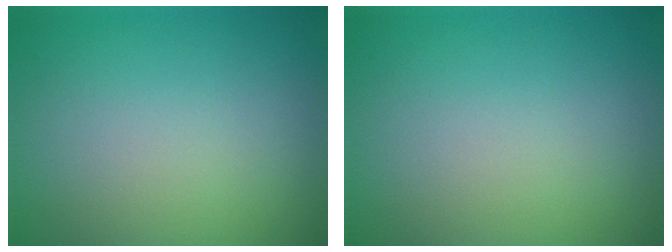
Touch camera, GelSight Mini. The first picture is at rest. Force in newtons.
{"total": 0.0}